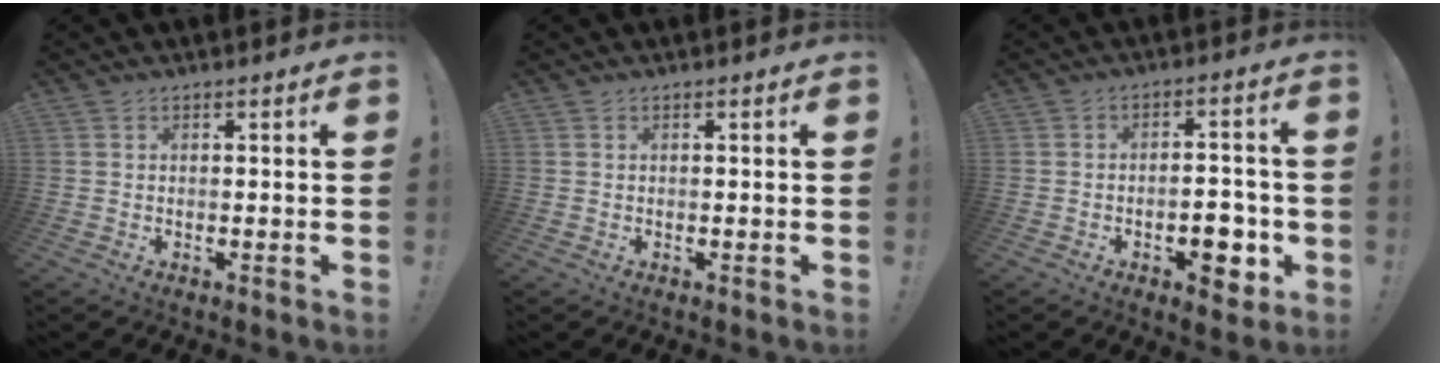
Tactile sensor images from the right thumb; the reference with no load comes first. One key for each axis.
{"total": 0.0}
{"total": 8.7, "fx": -3.4, "fy": 4.8, "fz": 6.4, "tx": -0.065, "ty": 0.017, "tz": -0.054}